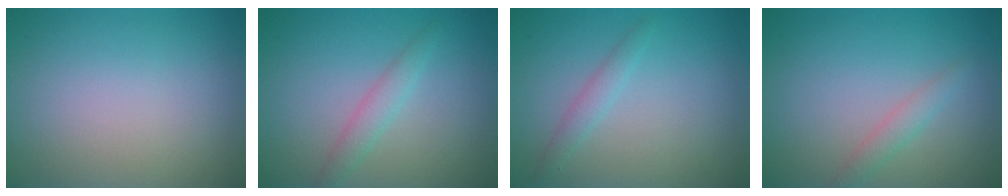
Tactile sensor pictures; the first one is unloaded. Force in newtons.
{"total": 1.9, "press": 1.9, "slide": 0.0}
{"total": 1.4, "press": 1.4, "slide": 0.0}
{"total": 1.4, "press": 1.4, "slide": 0.1}